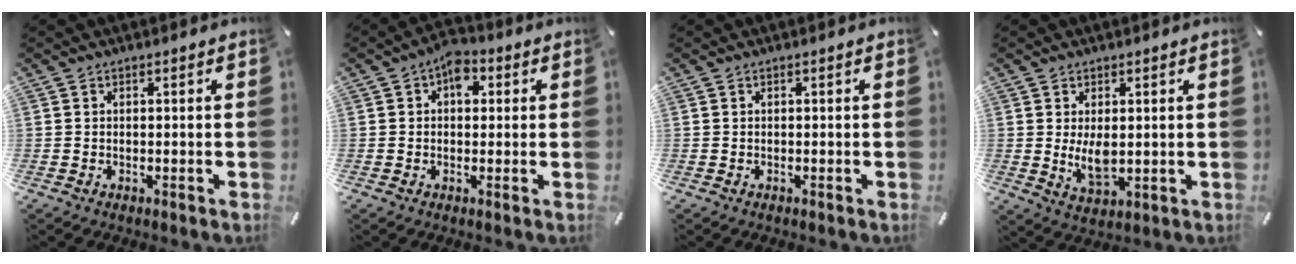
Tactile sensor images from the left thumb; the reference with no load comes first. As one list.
[{"total": 5.1, "force": [1.1, 3.6, 3.5], "torque": [-0.038, 0.000, 0.013]}, {"total": 0.0}, {"total": 6.1, "force": [0.6, 3.6, 4.9], "torque": [-0.097, -0.008, 0.006]}]